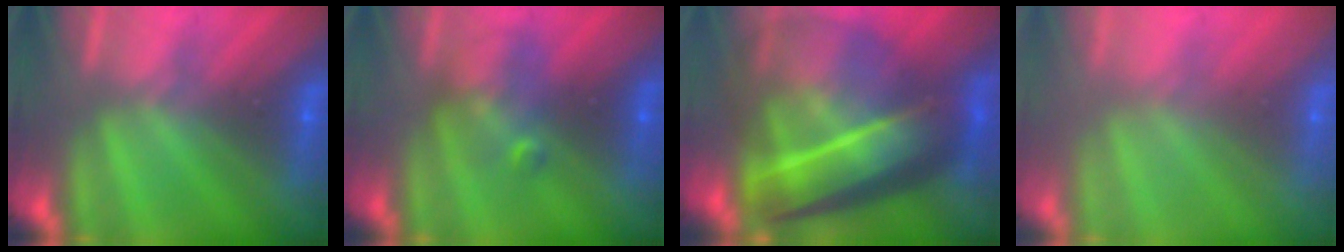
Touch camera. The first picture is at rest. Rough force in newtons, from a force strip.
{"total": 2.4}
{"total": 7.3}
{"total": 9.4}